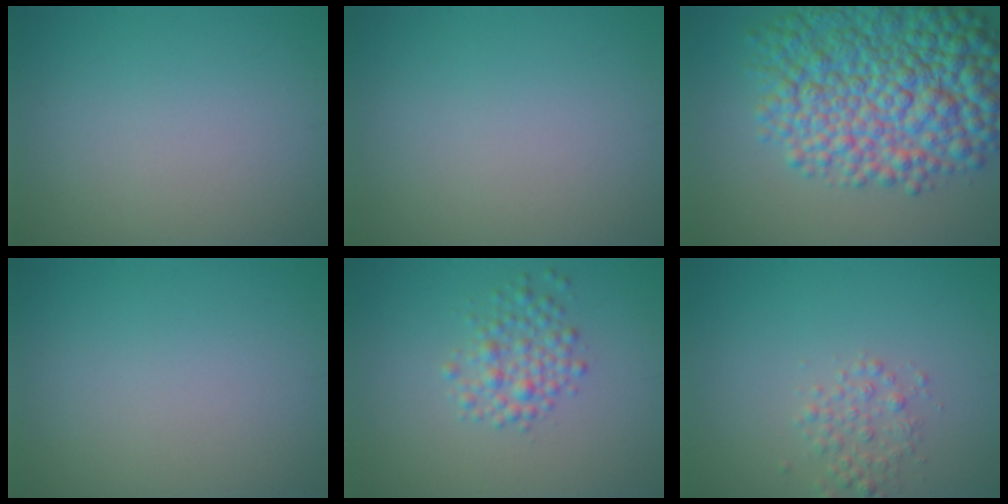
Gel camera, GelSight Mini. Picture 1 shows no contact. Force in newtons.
{"total": 0.0}
{"total": 11.1, "press": 11.1, "slide": 0.3}
{"total": 0.0}
{"total": 2.6, "press": 2.6, "slide": 0.0}
{"total": 2.0, "press": 2.0, "slide": 0.1}